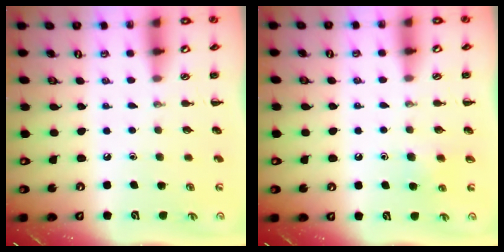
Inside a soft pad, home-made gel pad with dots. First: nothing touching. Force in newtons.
{"total": 4.2, "press": 4.0, "slide": 1.4}